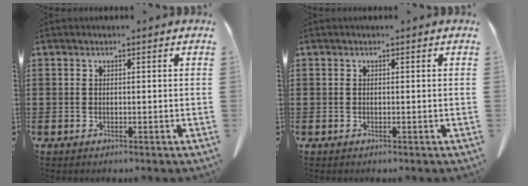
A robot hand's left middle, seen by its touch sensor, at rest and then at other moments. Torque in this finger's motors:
{"motor_torque": [-0.73, 0.49, -0.02, 0.02]}